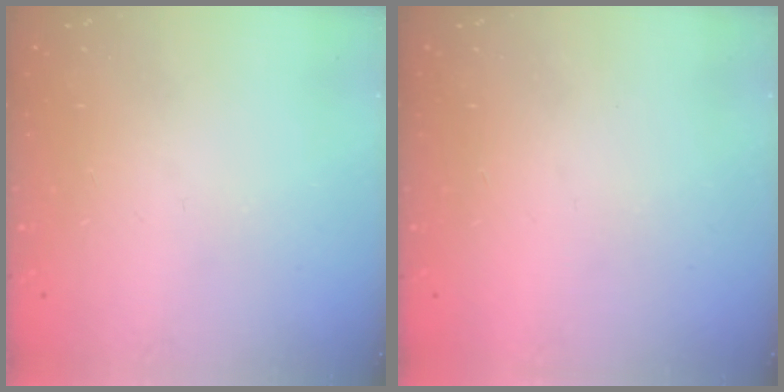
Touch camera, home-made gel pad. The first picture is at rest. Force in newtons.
{"total": 1.5, "press": 1.5, "slide": 0.1}